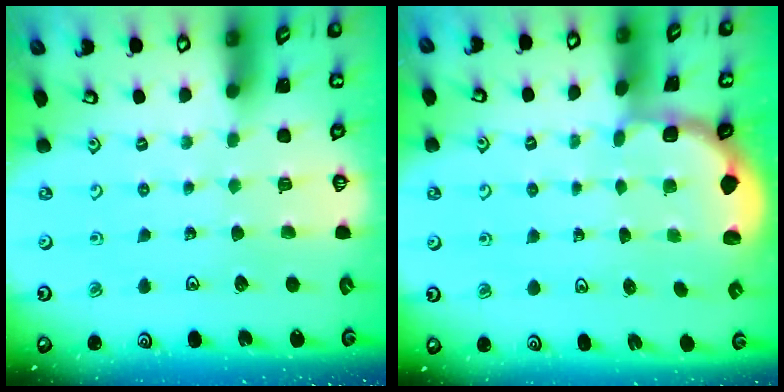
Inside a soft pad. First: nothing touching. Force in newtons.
{"total": 1.8, "press": 1.6, "slide": 0.8}